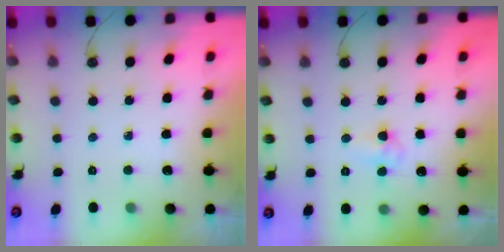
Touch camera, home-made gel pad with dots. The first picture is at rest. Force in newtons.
{"total": 3.4, "press": 3.4, "slide": 0.4}